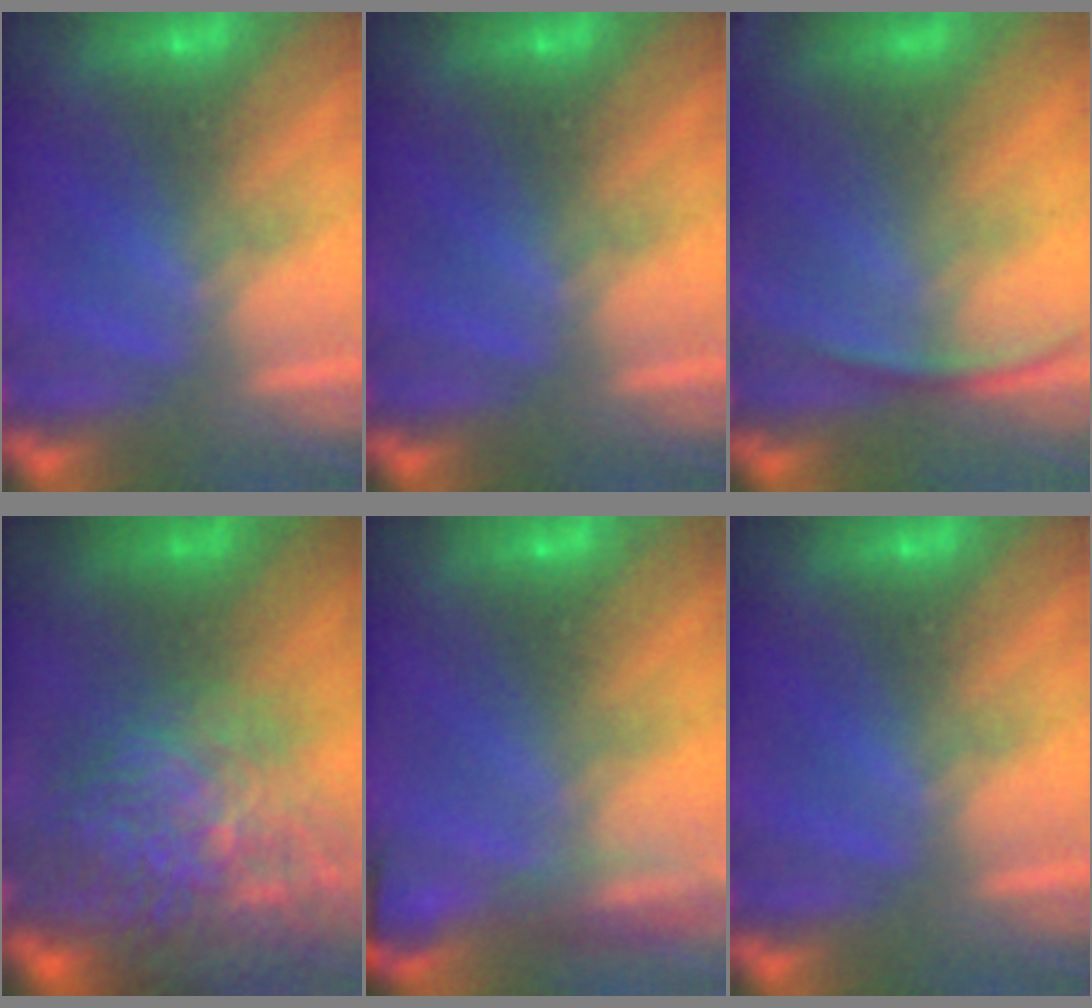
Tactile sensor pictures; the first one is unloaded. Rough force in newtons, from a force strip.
{"total": 0.0}
{"total": 2.8}
{"total": 7.2}
{"total": 5.4}
{"total": 0.0}